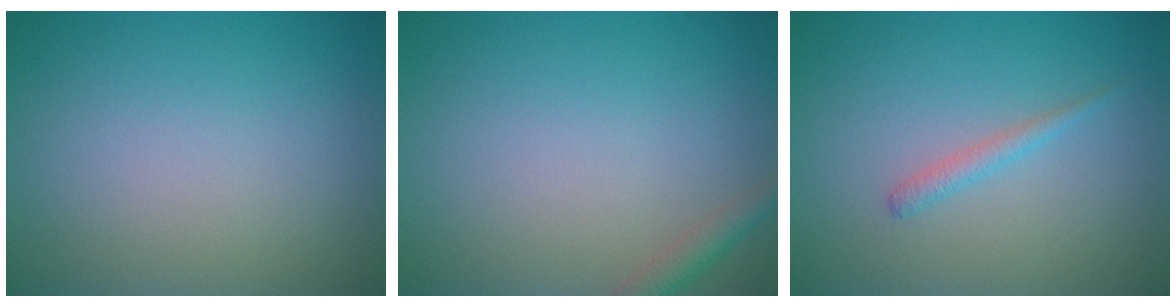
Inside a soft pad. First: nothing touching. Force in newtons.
{"total": 1.6, "press": 1.6, "slide": 0.1}
{"total": 1.2, "press": 1.1, "slide": 0.1}